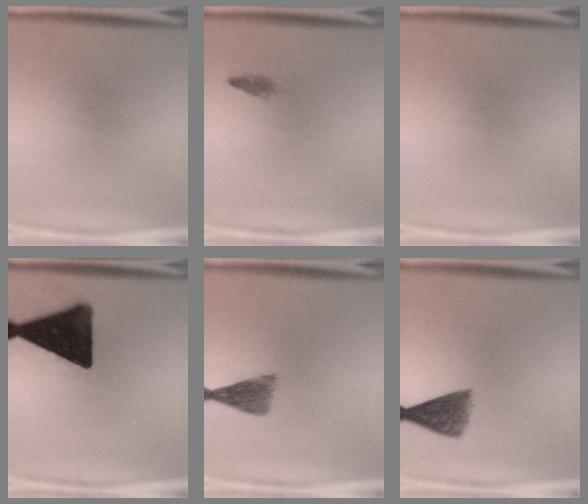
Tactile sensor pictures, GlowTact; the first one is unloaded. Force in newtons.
{"total": 0.8}
{"total": 0.0}
{"total": 17.2}
{"total": 4.1}
{"total": 5.1}